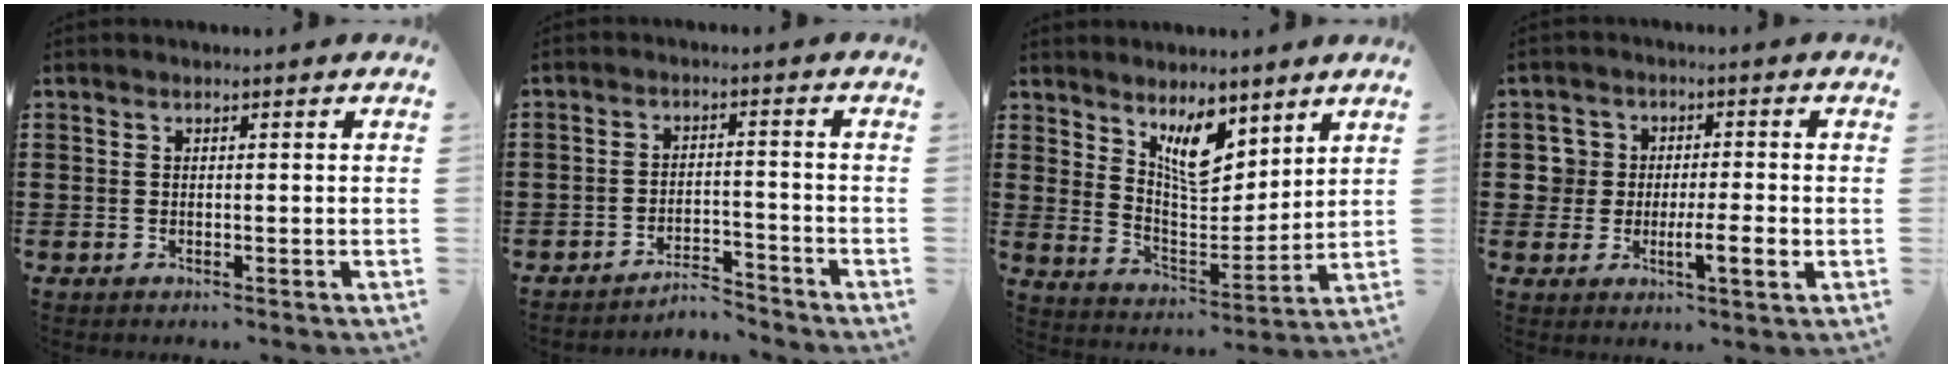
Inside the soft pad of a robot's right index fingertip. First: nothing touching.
{"total": 3.9, "force": [-3.8, 0.4, 0.1], "torque": [-0.008, 0.003, -0.081]}
{"total": 8.2, "force": [5.8, 3.6, 4.6], "torque": [-0.079, -0.030, 0.101]}
{"total": 5.0, "force": [-0.9, 3.3, 3.7], "torque": [-0.080, 0.007, -0.019]}